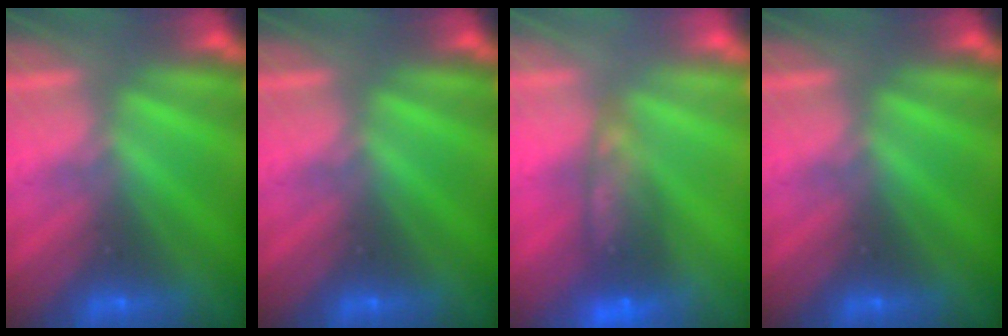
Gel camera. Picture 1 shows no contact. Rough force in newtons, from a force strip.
{"total": 0.0}
{"total": 10.8}
{"total": 0.0}